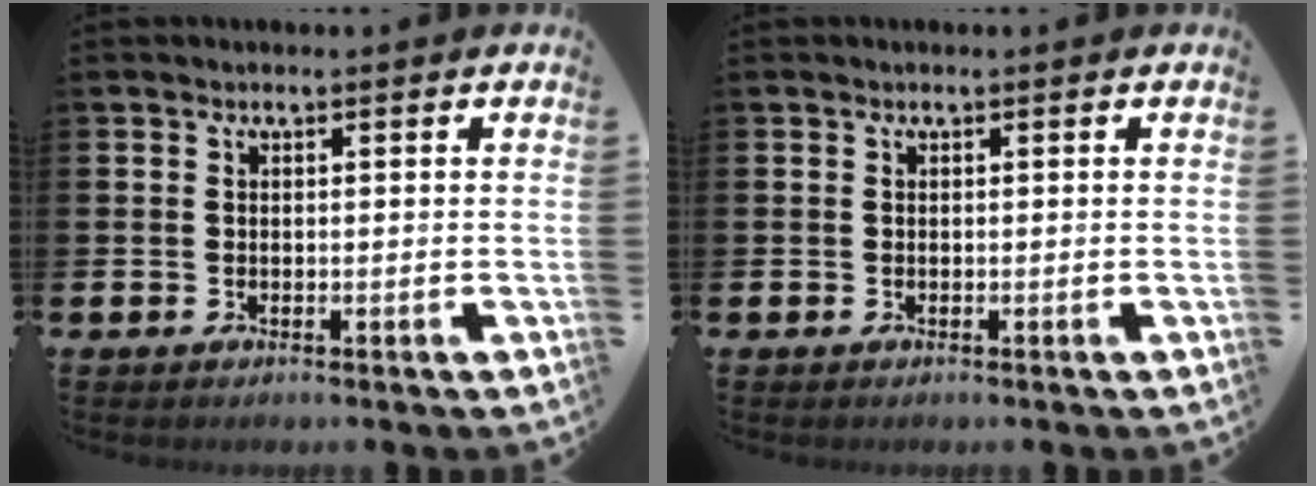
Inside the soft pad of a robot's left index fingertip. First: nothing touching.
{"total": 0.0}